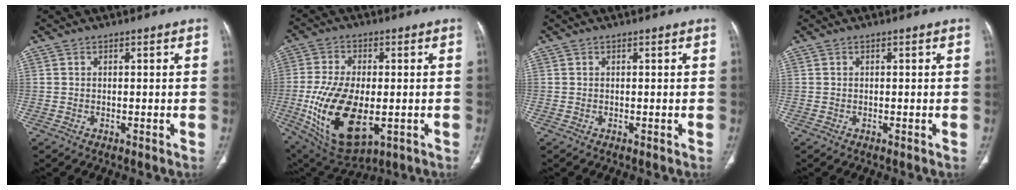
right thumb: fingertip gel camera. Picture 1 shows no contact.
{"total": 18.3, "force": [-3.5, 9.6, 15.1], "torque": [-0.293, -0.012, -0.040]}
{"total": 0.0}
{"total": 0.0}